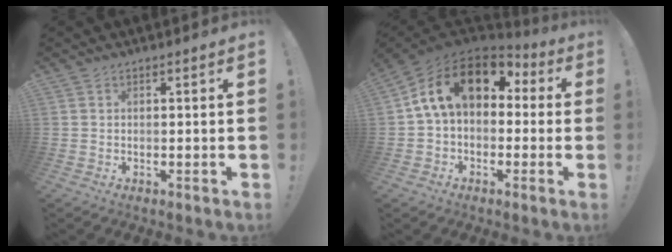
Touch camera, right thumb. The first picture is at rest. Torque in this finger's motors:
{"motor_torque": [2.51, 2.51, 1.11, -0.74, 0.42]}